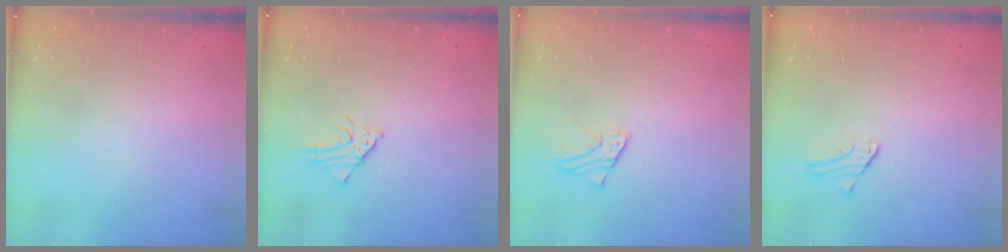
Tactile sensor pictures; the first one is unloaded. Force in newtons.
{"total": 2.9, "press": 2.9, "slide": 0.2}
{"total": 2.7, "press": 2.7, "slide": 0.2}
{"total": 2.3, "press": 2.3, "slide": 0.2}